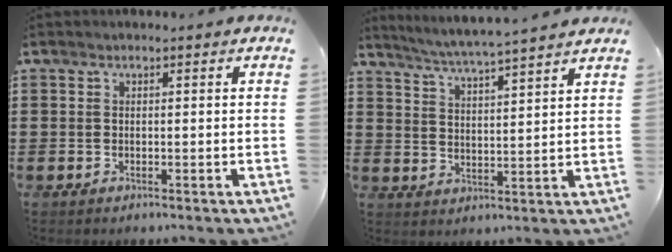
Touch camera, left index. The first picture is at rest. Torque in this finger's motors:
{"motor_torque": [2.14, 0.00, 0.08, 0.06]}